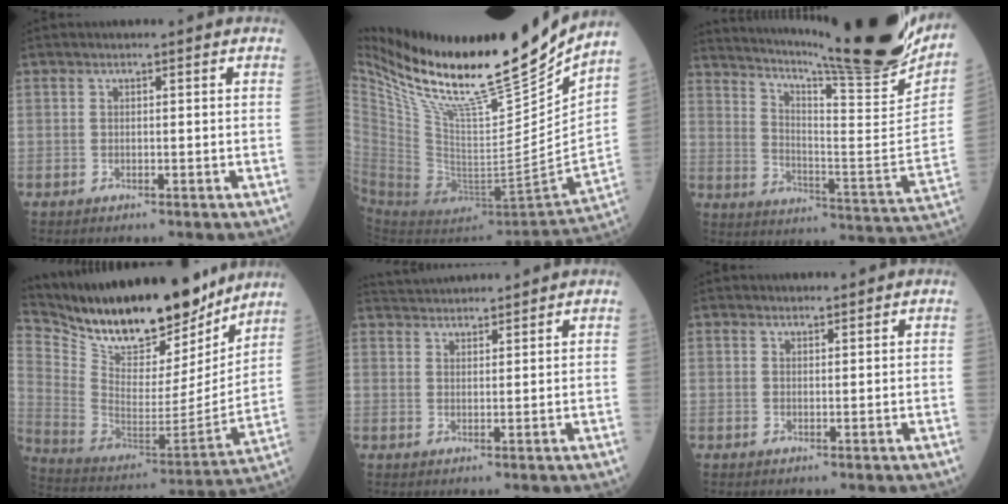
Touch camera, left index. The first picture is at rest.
{"total": 29.2, "force": [23.0, 3.5, 17.6], "torque": [-0.301, -0.039, 0.387]}
{"total": 28.4, "force": [24.4, 0.6, 14.4], "torque": [-0.237, -0.097, 0.333]}
{"total": 25.3, "force": [21.7, 6.4, 11.4], "torque": [-0.213, -0.020, 0.351]}
{"total": 6.3, "force": [6.2, 0.3, 1.1], "torque": [-0.027, 0.038, 0.103]}
{"total": 1.2, "force": [1.2, 0.3, 0.0], "torque": [-0.006, 0.002, 0.021]}